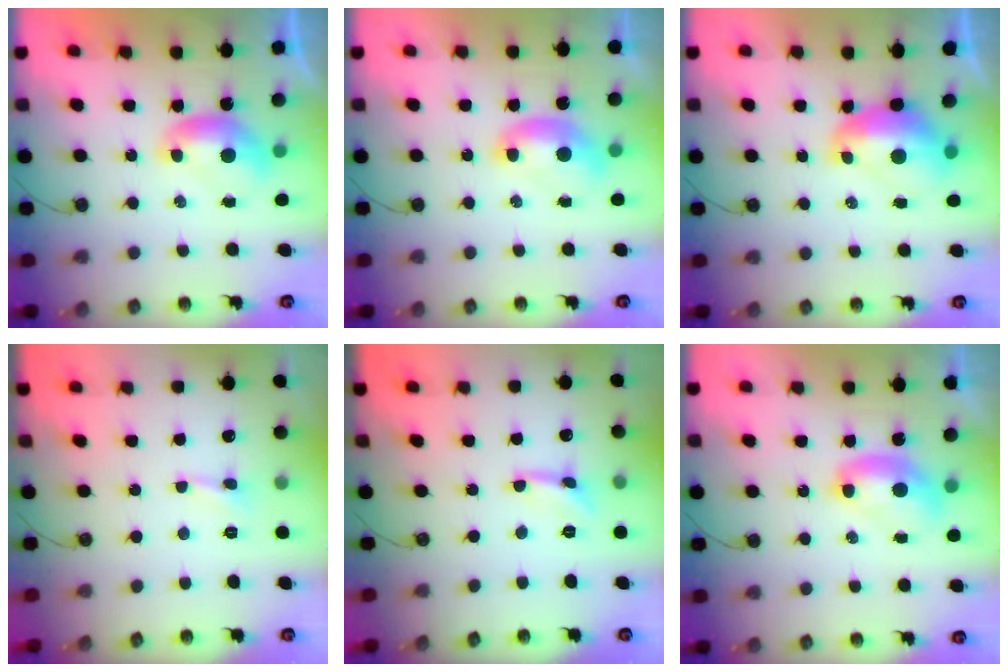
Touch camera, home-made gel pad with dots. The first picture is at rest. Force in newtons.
{"total": 1.5, "press": 1.5, "slide": 0.2}
{"total": 2.5, "press": 2.4, "slide": 0.8}
{"total": 1.5, "press": 1.4, "slide": 0.5}
{"total": 0.9, "press": 0.8, "slide": 0.3}
{"total": 2.5, "press": 2.5, "slide": 0.1}